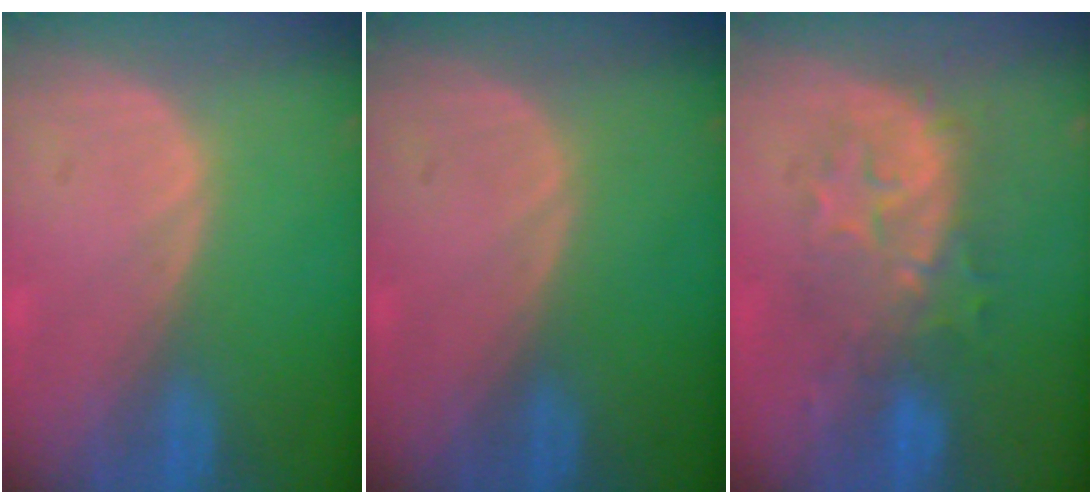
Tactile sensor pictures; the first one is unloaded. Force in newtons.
{"total": 0.0}
{"total": 8.0, "press": 8.0, "slide": 0.9}